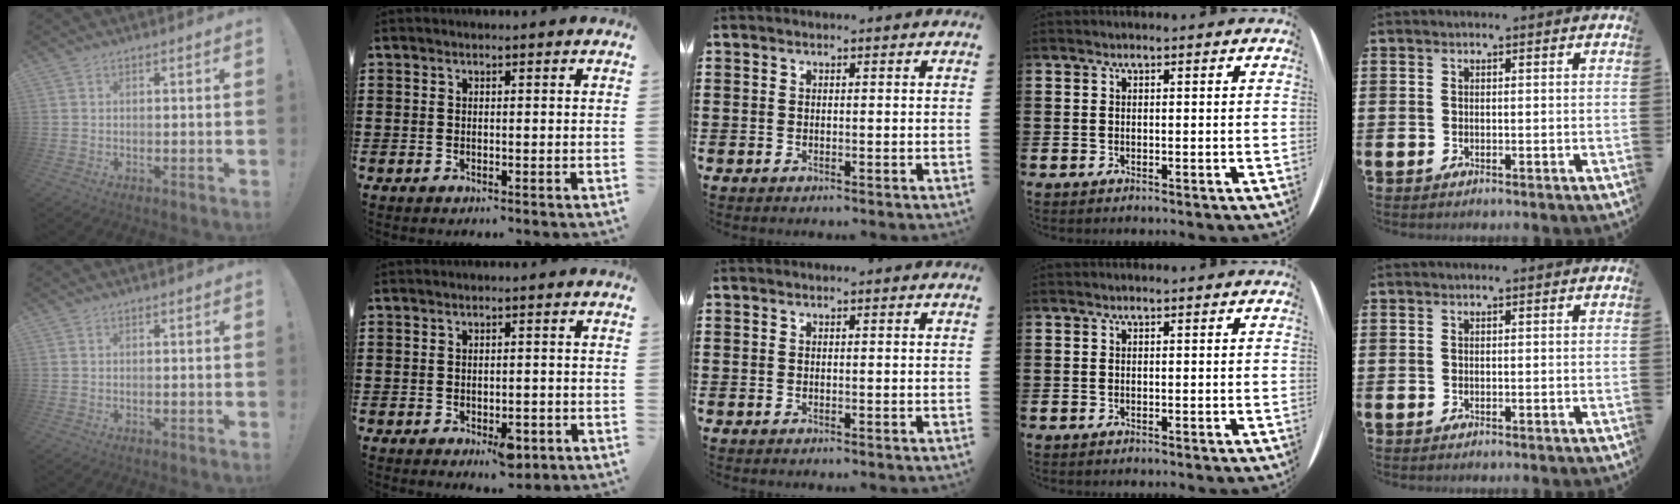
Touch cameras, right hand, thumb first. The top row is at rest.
{"index": {"total": 2.8, "force": [-1.5, 1.2, 2.1], "torque": [-0.034, 0.003, -0.027]}}